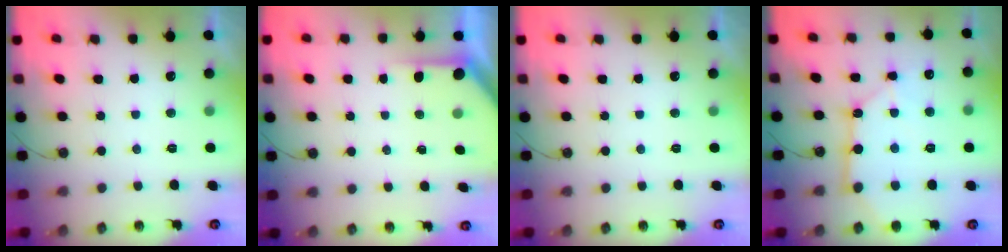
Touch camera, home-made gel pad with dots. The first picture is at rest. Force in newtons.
{"total": 2.8, "press": 2.8, "slide": 0.2}
{"total": 0.0}
{"total": 12.1, "press": 12.0, "slide": 1.5}